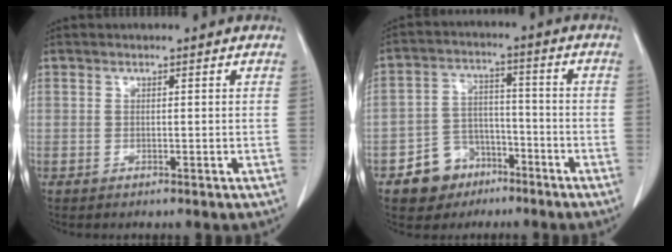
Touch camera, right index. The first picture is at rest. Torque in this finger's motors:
{"motor_torque": [-0.34, -0.14, -0.38, -0.20]}